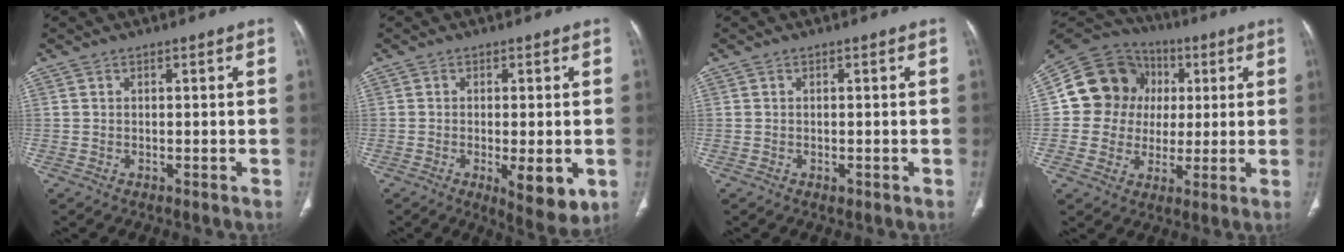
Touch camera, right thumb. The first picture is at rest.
{"total": 8.4, "force": [-2.3, 2.8, 7.6], "torque": [-0.101, -0.018, -0.028]}
{"total": 0.5, "force": [-0.2, 0.4, 0.3], "torque": [0.001, 0.001, -0.002]}
{"total": 15.5, "force": [2.4, 14.0, 6.2], "torque": [-0.078, 0.022, 0.038]}